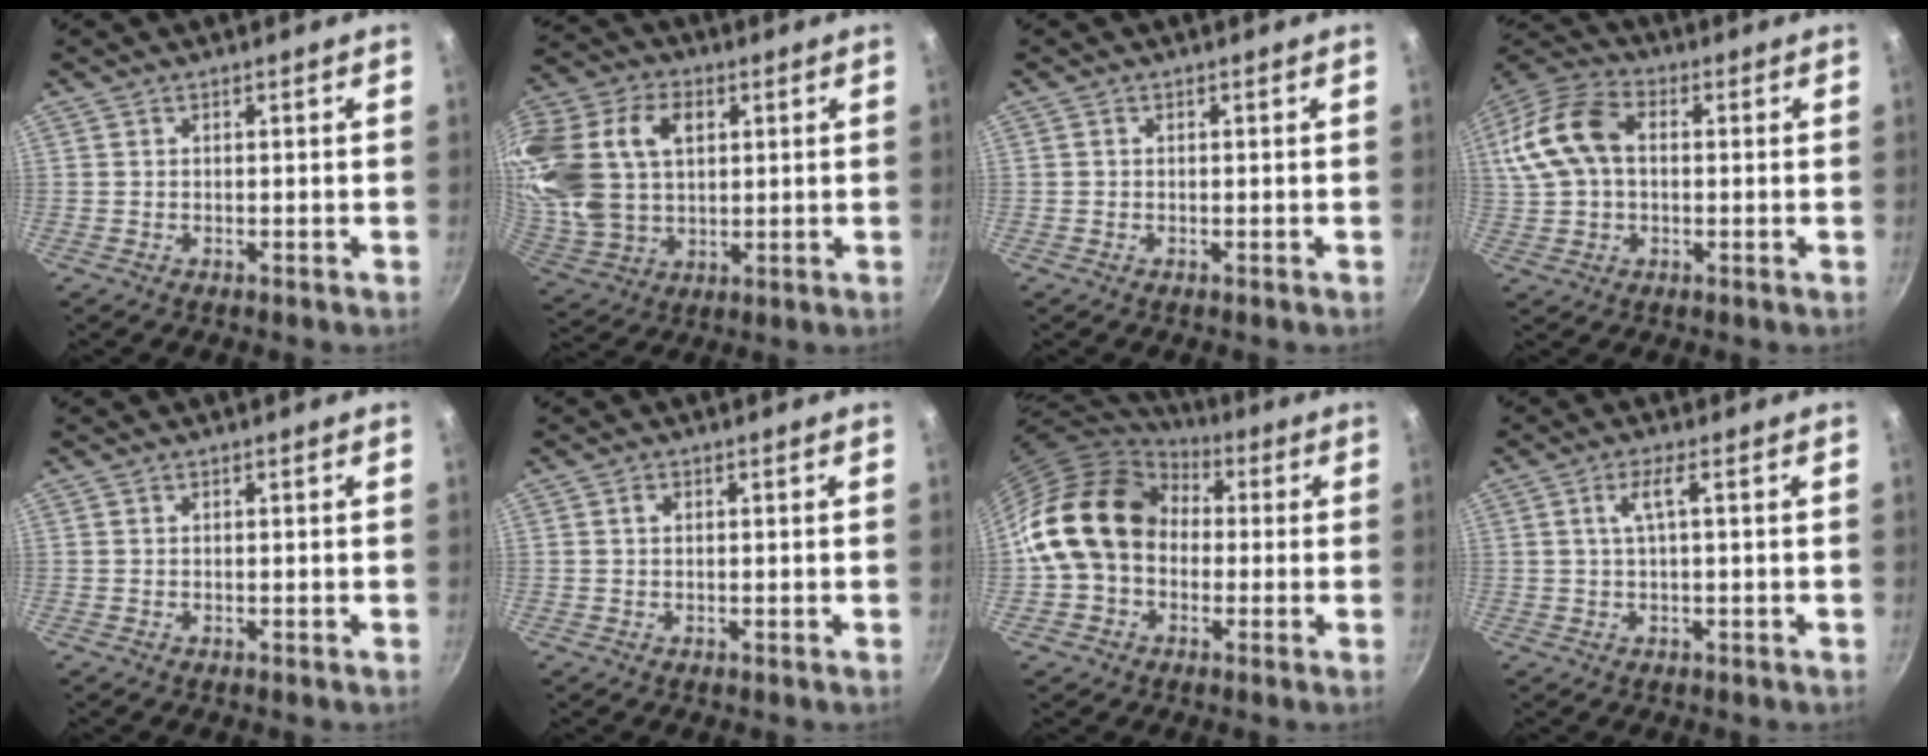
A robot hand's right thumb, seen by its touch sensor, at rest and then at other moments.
{"total": 25.2, "force": [6.8, 17.4, 16.9], "torque": [-0.372, 0.017, 0.133]}
{"total": 0.0}
{"total": 14.5, "force": [1.8, 9.8, 10.6], "torque": [-0.209, 0.030, 0.021]}
{"total": 0.0}
{"total": 1.1, "force": [0.3, 0.8, 0.7], "torque": [-0.010, 0.004, 0.004]}
{"total": 17.4, "force": [1.3, 13.9, 10.4], "torque": [-0.161, 0.042, 0.013]}
{"total": 3.3, "force": [0.5, 0.5, 3.2], "torque": [-0.067, 0.008, 0.014]}